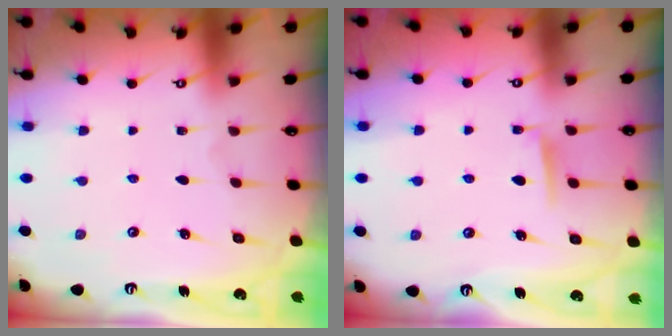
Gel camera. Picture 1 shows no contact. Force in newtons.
{"total": 5.0, "press": 4.9, "slide": 0.6}